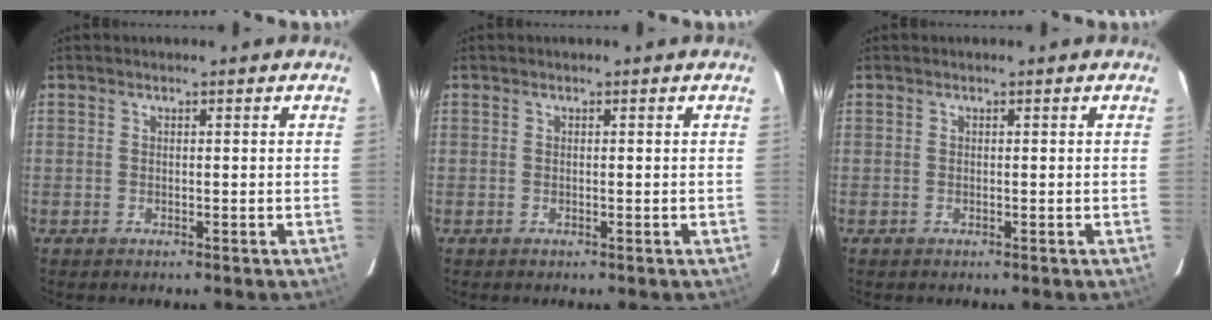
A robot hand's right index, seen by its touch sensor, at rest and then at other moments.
{"total": 0.0}
{"total": 0.0}